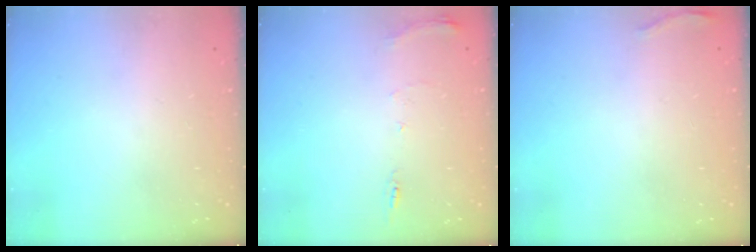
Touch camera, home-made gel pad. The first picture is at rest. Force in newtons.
{"total": 7.4, "press": 7.4, "slide": 0.8}
{"total": 7.3, "press": 5.5, "slide": 4.8}